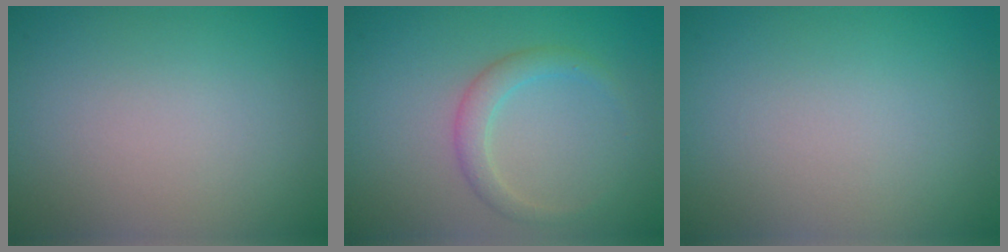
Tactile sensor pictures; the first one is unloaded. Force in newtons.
{"total": 2.0, "press": 2.0, "slide": 0.2}
{"total": 0.0}